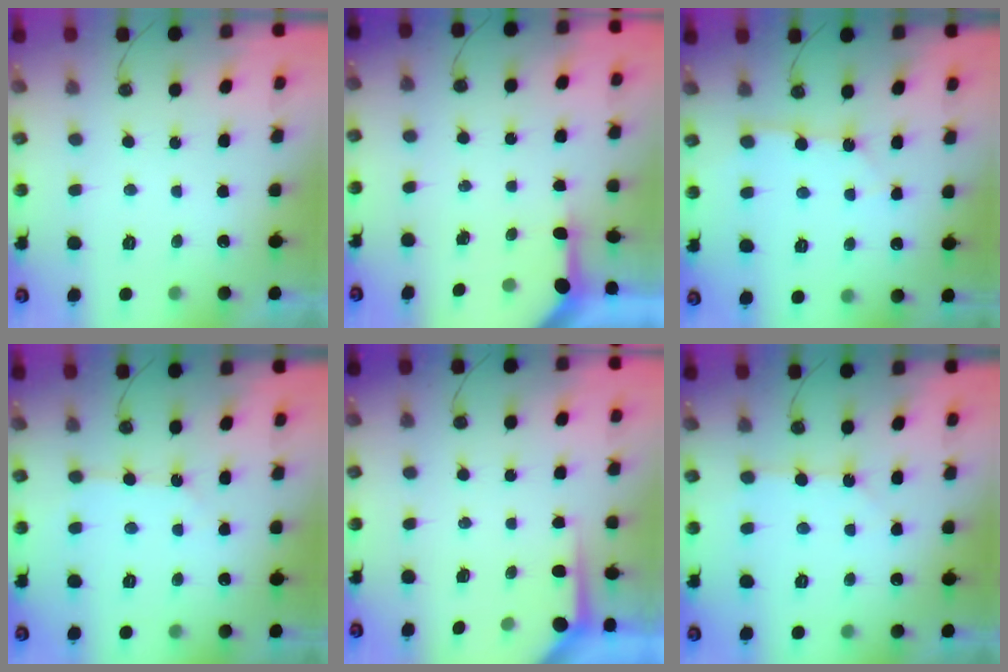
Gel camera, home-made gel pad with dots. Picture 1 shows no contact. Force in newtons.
{"total": 3.2, "press": 3.2, "slide": 0.2}
{"total": 3.0, "press": 3.0, "slide": 0.4}
{"total": 4.9, "press": 4.8, "slide": 0.5}
{"total": 3.6, "press": 3.6, "slide": 0.3}
{"total": 2.7, "press": 2.7, "slide": 0.4}